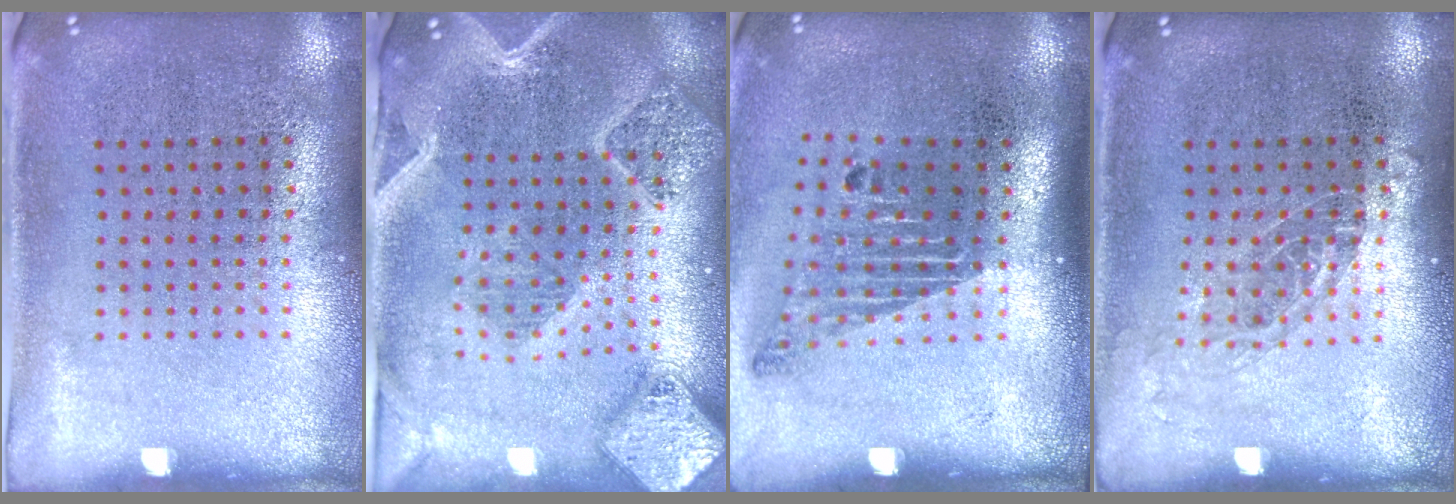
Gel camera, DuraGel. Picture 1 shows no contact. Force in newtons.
{"total": 3.1, "press": 2.7, "slide": 1.5}
{"total": 1.8, "press": 1.2, "slide": 1.4}
{"total": 1.0, "press": 0.9, "slide": 0.5}